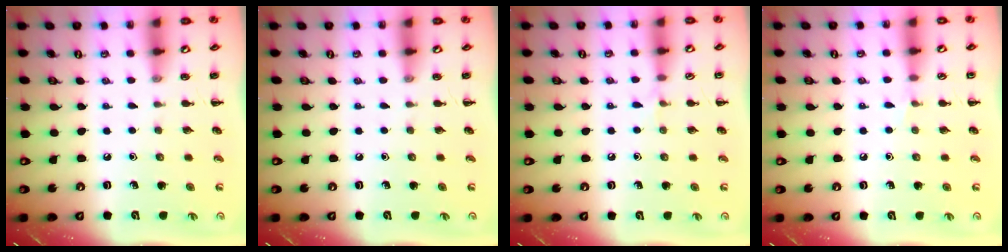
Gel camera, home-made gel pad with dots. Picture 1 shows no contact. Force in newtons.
{"total": 0.0}
{"total": 3.9, "press": 3.6, "slide": 1.4}
{"total": 3.0, "press": 2.8, "slide": 0.9}